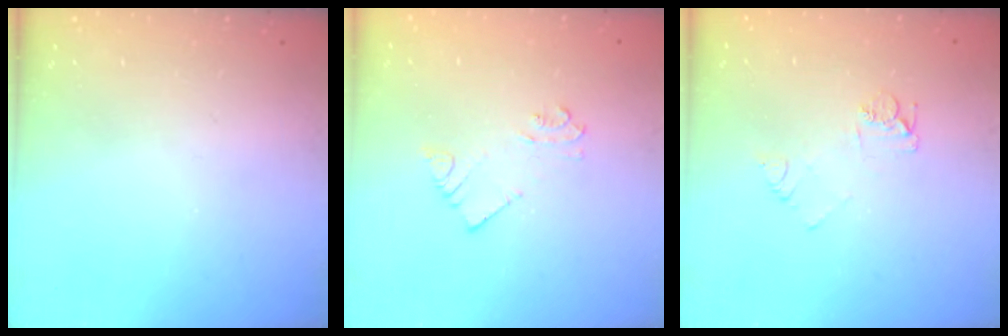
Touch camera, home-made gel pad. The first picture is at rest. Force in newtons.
{"total": 3.2, "press": 3.2, "slide": 0.2}
{"total": 5.6, "press": 5.6, "slide": 0.5}